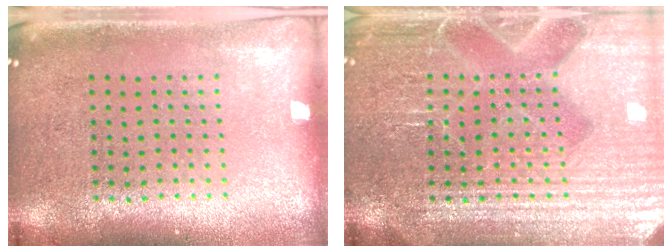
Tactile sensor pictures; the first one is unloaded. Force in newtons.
{"total": 4.4, "press": 4.3, "slide": 0.6}